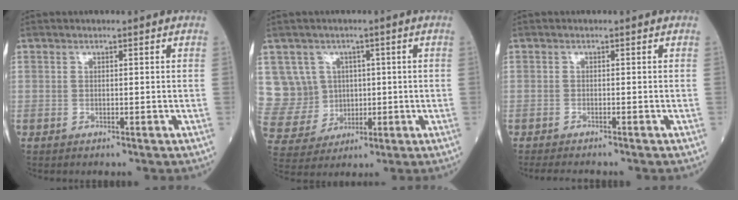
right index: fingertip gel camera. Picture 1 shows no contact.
{"total": 9.3, "force": [2.4, 8.9, 1.3], "torque": [-0.046, 0.041, 0.063]}
{"total": 4.5, "force": [-4.0, 0.4, 2.1], "torque": [-0.025, -0.009, -0.058]}